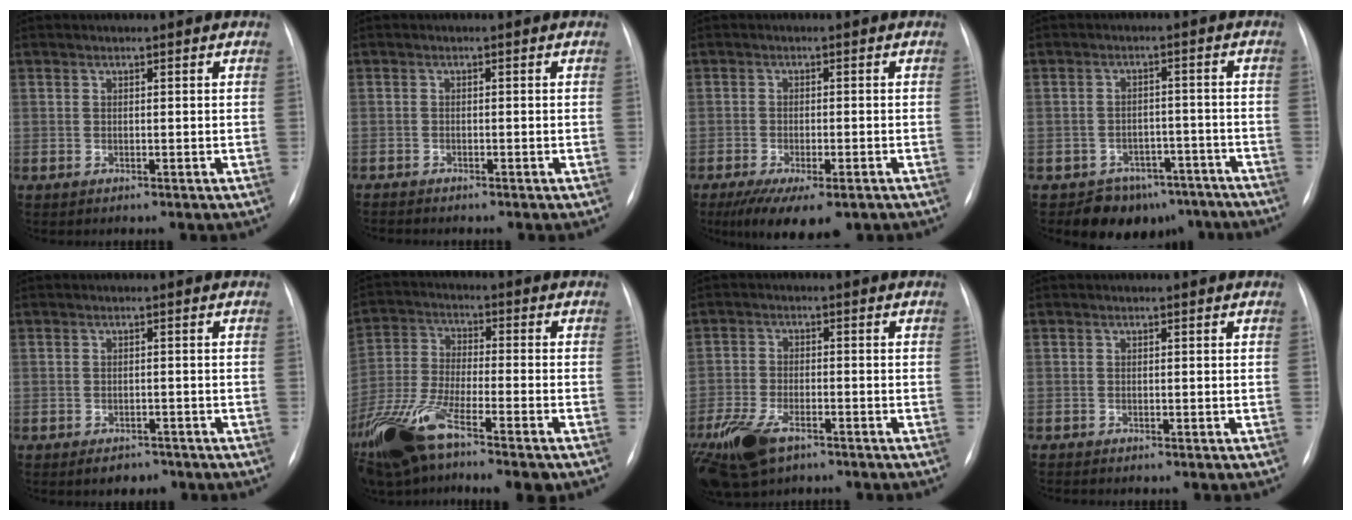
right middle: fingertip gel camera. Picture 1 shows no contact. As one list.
[{"total": 2.1, "force": [-2.0, 0.4, 0.6], "torque": [-0.007, -0.002, -0.027]}, {"total": 10.0, "force": [-6.7, 3.4, 6.6], "torque": [-0.100, -0.015, -0.099]}, {"total": 9.0, "force": [-7.0, 5.5, 1.3], "torque": [0.006, 0.030, -0.089]}, {"total": 3.0, "force": [-2.2, 1.6, 1.1], "torque": [-0.012, 0.003, -0.022]}, {"total": 15.7, "force": [-10.4, 3.1, 11.3], "torque": [-0.260, -0.033, -0.196]}, {"total": 11.1, "force": [-7.0, 5.2, 6.9], "torque": [-0.158, -0.012, -0.122]}, {"total": 0.6, "force": [-0.6, 0.0, 0.1], "torque": [-0.004, 0.000, -0.012]}]